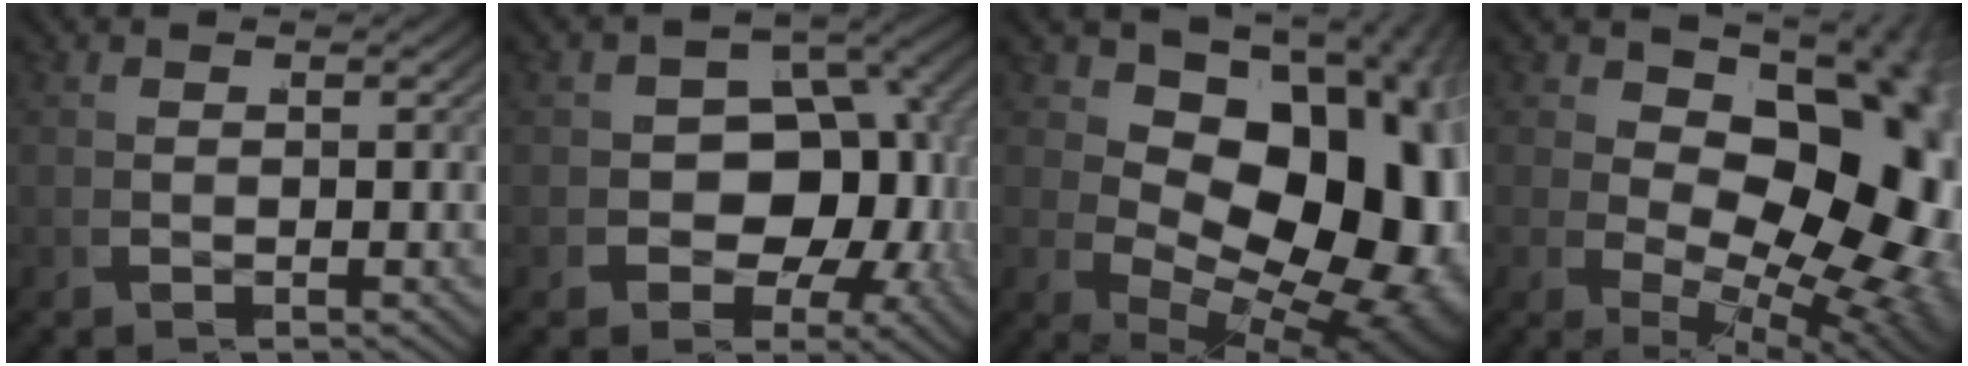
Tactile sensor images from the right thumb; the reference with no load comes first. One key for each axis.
{"total": 9.2, "fx": -0.6, "fy": 7.3, "fz": 5.6, "tx": -0.119, "ty": -0.038, "tz": 0.008}
{"total": 21.7, "fx": -0.6, "fy": 14.2, "fz": 16.4, "tx": -0.267, "ty": -0.064, "tz": 0.031}
{"total": 16.3, "fx": -0.1, "fy": 9.8, "fz": 12.9, "tx": -0.200, "ty": -0.062, "tz": 0.037}